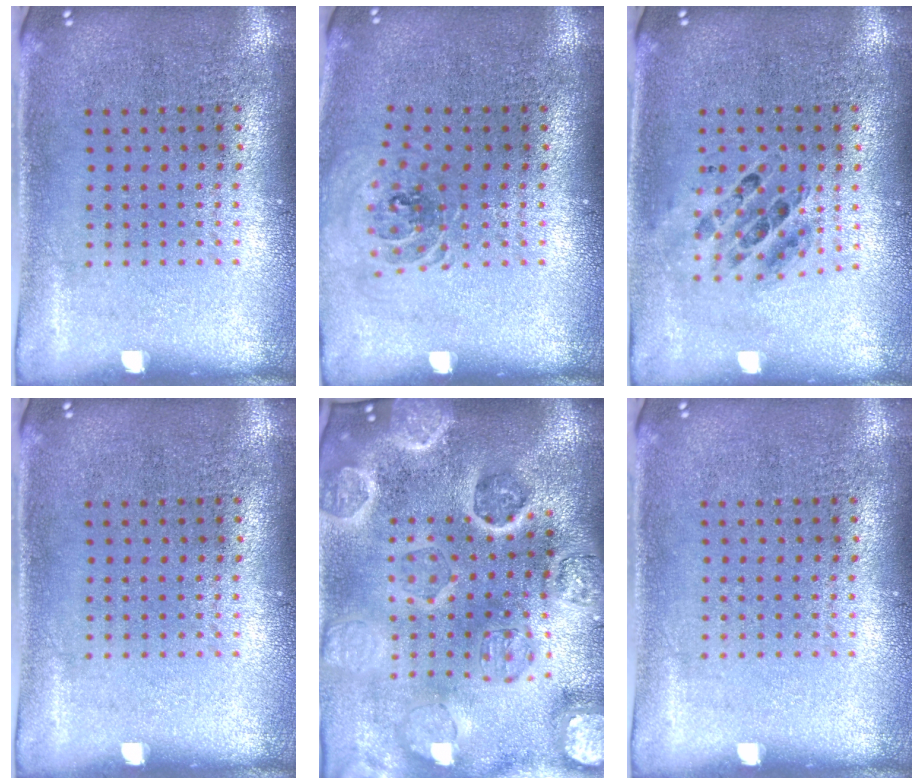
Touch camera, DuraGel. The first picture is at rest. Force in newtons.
{"total": 0.8, "press": 0.8, "slide": 0.1}
{"total": 0.7, "press": 0.7, "slide": 0.2}
{"total": 0.0}
{"total": 4.5, "press": 4.1, "slide": 1.9}
{"total": 0.0}